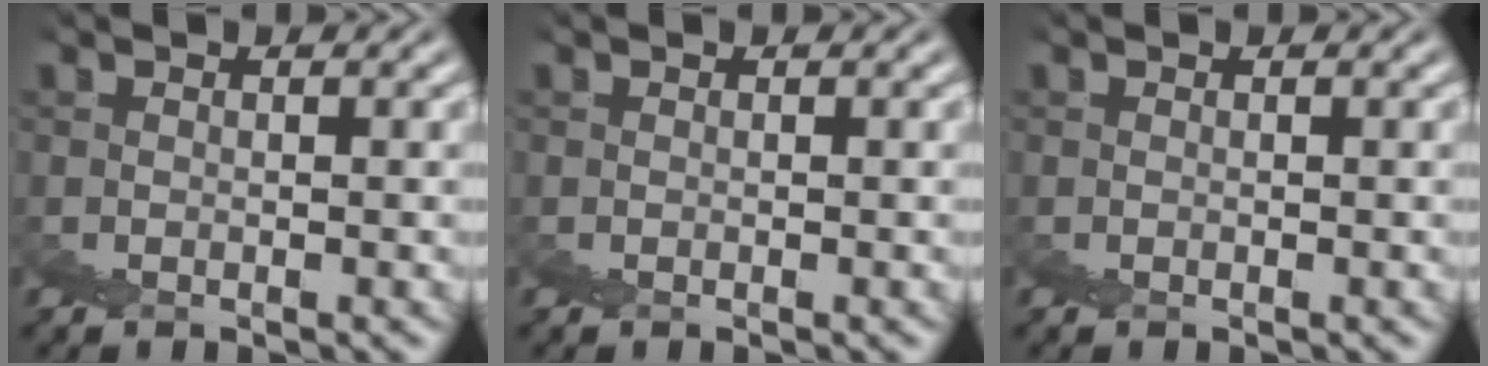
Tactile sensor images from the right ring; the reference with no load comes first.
{"total": 0.0}
{"total": 0.0}